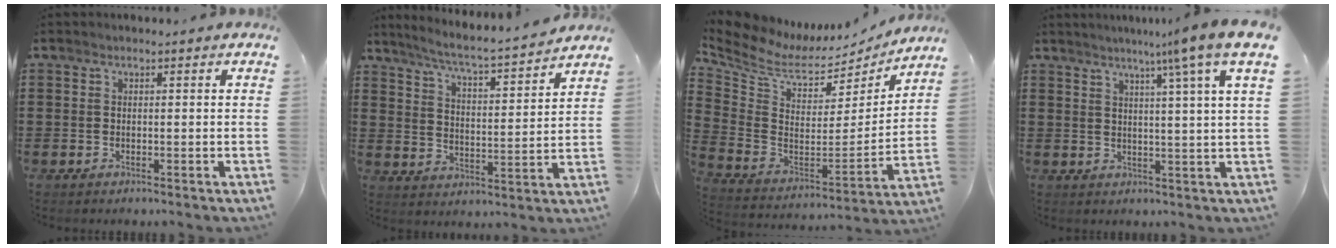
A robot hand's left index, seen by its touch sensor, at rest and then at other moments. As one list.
[{"total": 5.0, "force": [4.5, -0.3, 2.2], "torque": [-0.064, -0.038, 0.070]}, {"total": 6.6, "force": [5.0, 3.3, 2.7], "torque": [-0.087, -0.041, 0.085]}, {"total": 7.3, "force": [4.7, -1.9, 5.2], "torque": [-0.099, -0.023, 0.067]}]